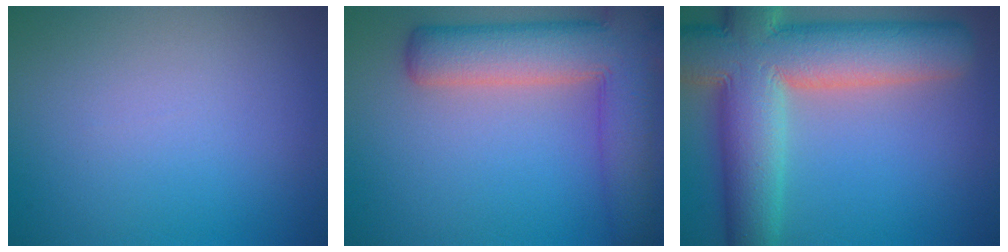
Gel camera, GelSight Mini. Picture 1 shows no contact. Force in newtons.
{"total": 8.8, "press": 8.8, "slide": 0.6}
{"total": 13.3, "press": 13.2, "slide": 1.0}